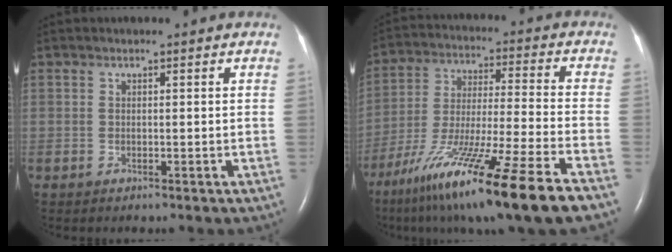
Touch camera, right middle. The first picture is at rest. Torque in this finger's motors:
{"motor_torque": [1.14, -1.00, 0.46, 0.21]}